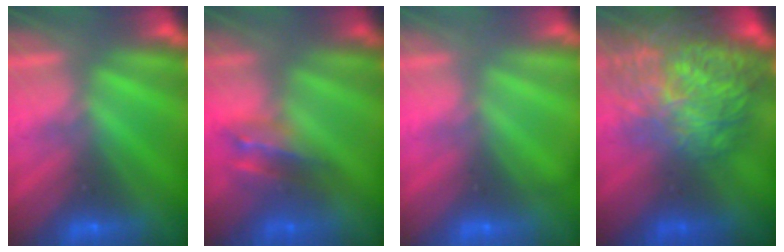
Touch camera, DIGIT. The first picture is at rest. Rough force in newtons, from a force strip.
{"total": 2.9}
{"total": 2.1}
{"total": 7.4}